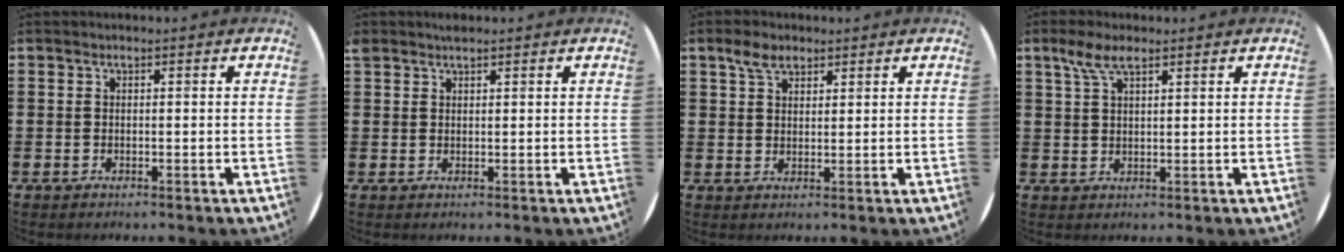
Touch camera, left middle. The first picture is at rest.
{"total": 1.1, "force": [1.1, 0.3, 0.1], "torque": [-0.004, 0.001, 0.021]}
{"total": 3.5, "force": [2.5, 1.8, 1.6], "torque": [-0.029, 0.002, 0.045]}
{"total": 4.3, "force": [2.8, 1.3, 3.0], "torque": [-0.067, 0.005, 0.049]}